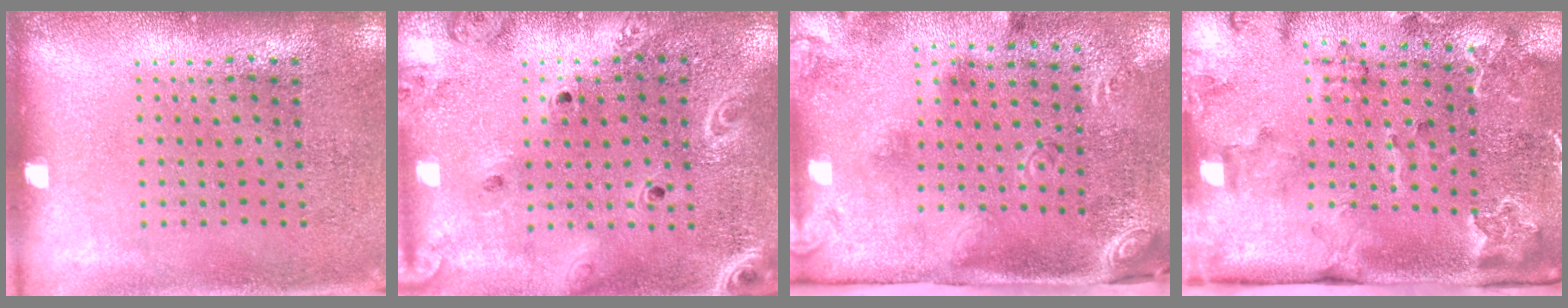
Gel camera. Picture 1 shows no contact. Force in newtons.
{"total": 2.0, "press": 1.8, "slide": 0.9}
{"total": 2.8, "press": 1.7, "slide": 2.2}
{"total": 2.5, "press": 2.4, "slide": 0.6}